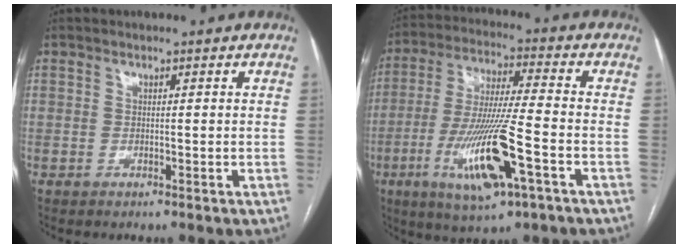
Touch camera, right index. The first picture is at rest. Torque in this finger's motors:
{"motor_torque": [2.14, 0.00, 0.51, 0.21]}